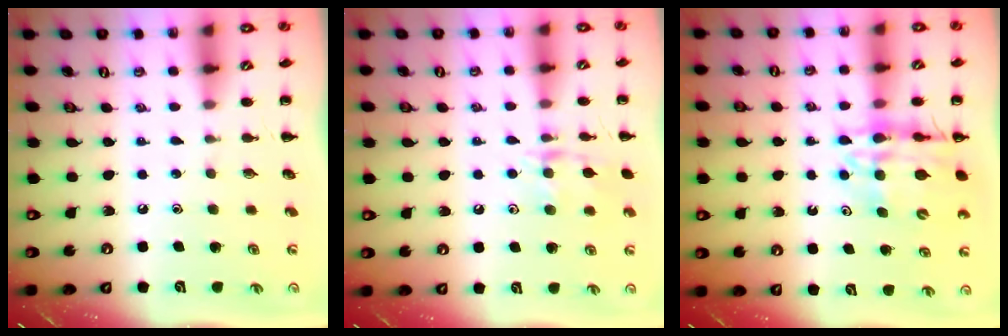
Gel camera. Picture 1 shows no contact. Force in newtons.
{"total": 10.9, "press": 10.9, "slide": 0.6}
{"total": 14.4, "press": 13.9, "slide": 3.5}